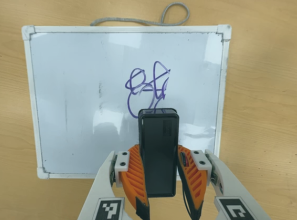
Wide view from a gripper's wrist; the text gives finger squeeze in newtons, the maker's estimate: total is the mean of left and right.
{"total": 8.3, "left": 7.1, "right": 9.4}